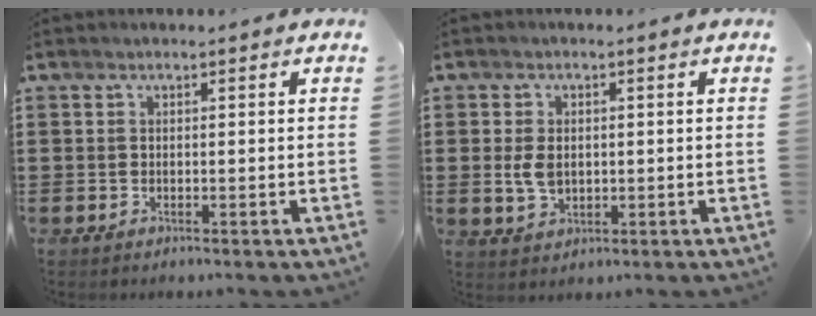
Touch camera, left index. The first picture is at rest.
{"total": 3.7, "force": [0.1, 2.5, 2.7], "torque": [-0.070, 0.003, -0.003]}